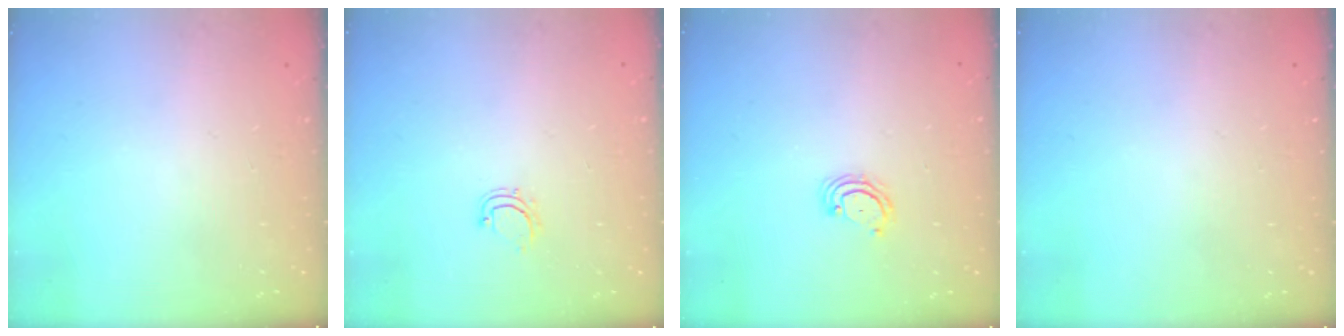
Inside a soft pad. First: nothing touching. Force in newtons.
{"total": 4.3, "press": 4.2, "slide": 0.6}
{"total": 3.6, "press": 3.6, "slide": 0.4}
{"total": 0.0}